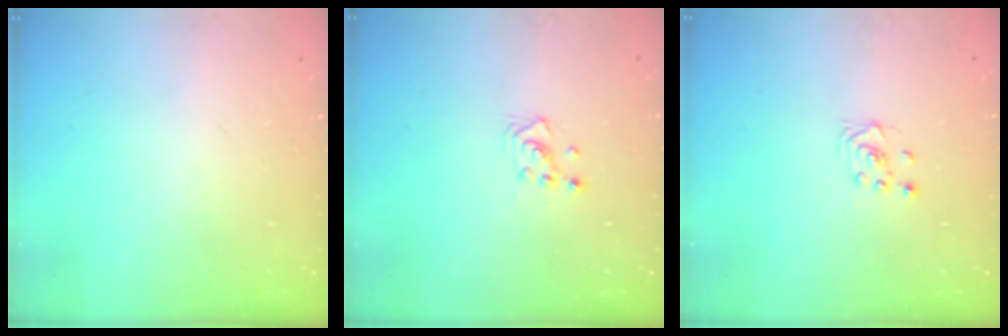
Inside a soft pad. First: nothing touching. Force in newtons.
{"total": 2.8, "press": 2.8, "slide": 0.3}
{"total": 1.6, "press": 1.4, "slide": 0.9}